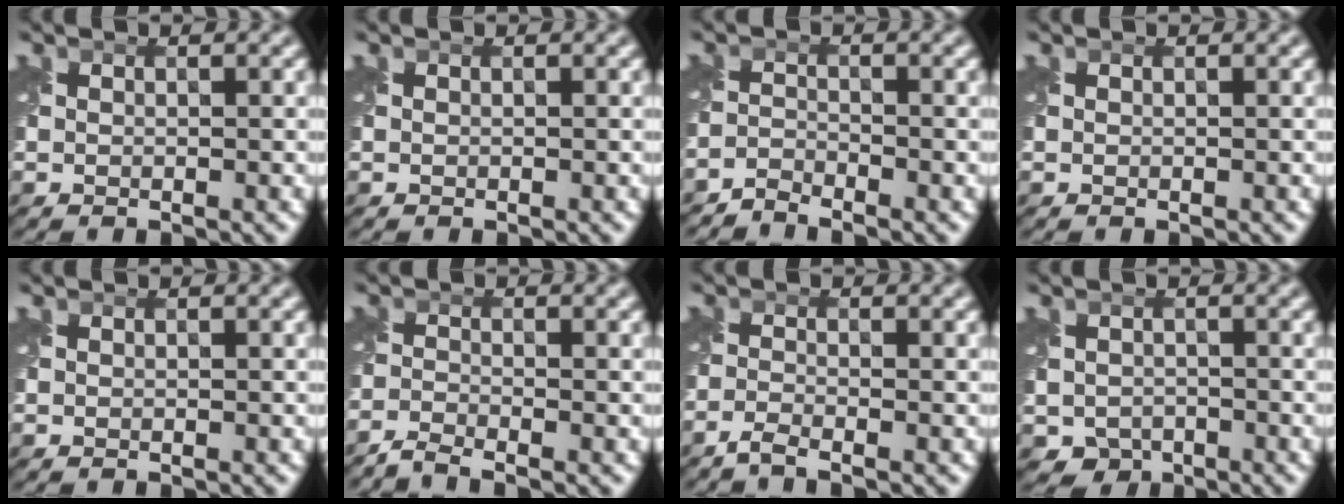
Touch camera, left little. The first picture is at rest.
{"total": 0.0}
{"total": 1.9, "force": [-1.9, 0.0, 0.1], "torque": [-0.001, -0.003, -0.049]}
{"total": 0.0}
{"total": 0.0}
{"total": 2.3, "force": [-2.1, 0.1, 0.7], "torque": [-0.016, -0.008, -0.056]}
{"total": 1.7, "force": [-1.5, 0.1, 0.8], "torque": [-0.019, -0.009, -0.041]}
{"total": 3.0, "force": [-1.7, 2.4, 0.8], "torque": [-0.014, -0.011, -0.030]}